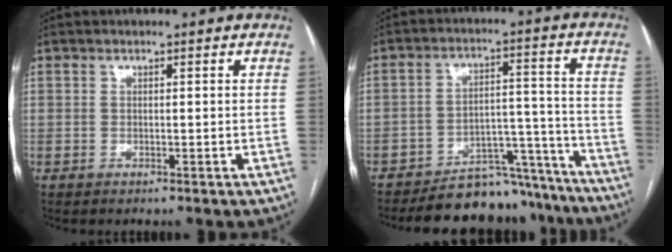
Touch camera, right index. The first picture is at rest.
{"total": 14.6, "force": [-13.7, 4.2, 2.4], "torque": [-0.007, 0.044, -0.195]}